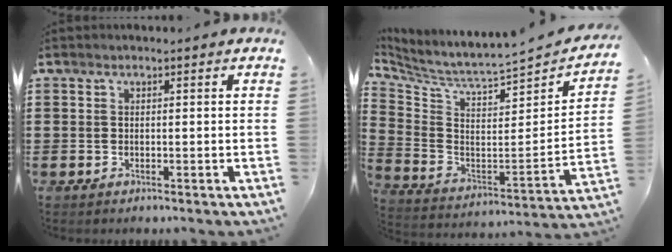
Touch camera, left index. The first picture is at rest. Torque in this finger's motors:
{"motor_torque": [0.10, 0.15, 0.18, 0.05]}